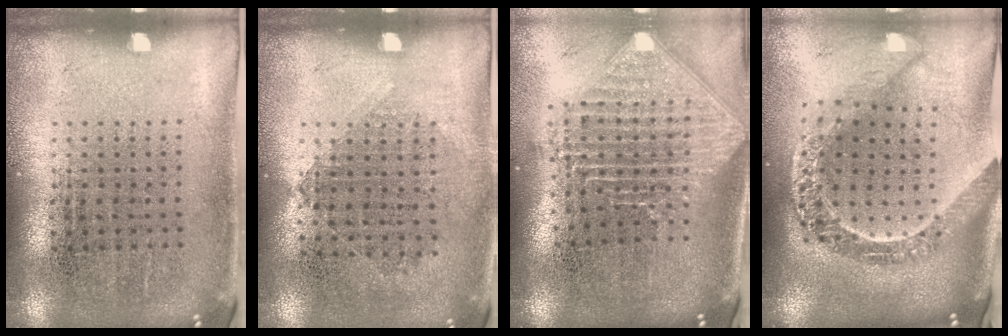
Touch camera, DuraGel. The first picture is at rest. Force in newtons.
{"total": 1.0, "press": 0.9, "slide": 0.4}
{"total": 2.4, "press": 1.8, "slide": 1.5}
{"total": 2.9, "press": 2.3, "slide": 1.8}